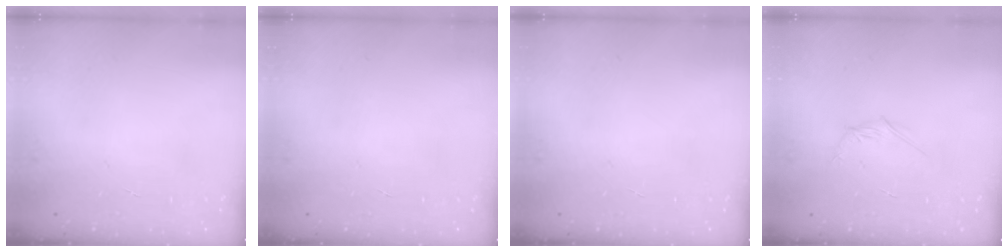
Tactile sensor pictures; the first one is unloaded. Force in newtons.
{"total": 0.0}
{"total": 0.0}
{"total": 2.9, "press": 2.8, "slide": 0.8}